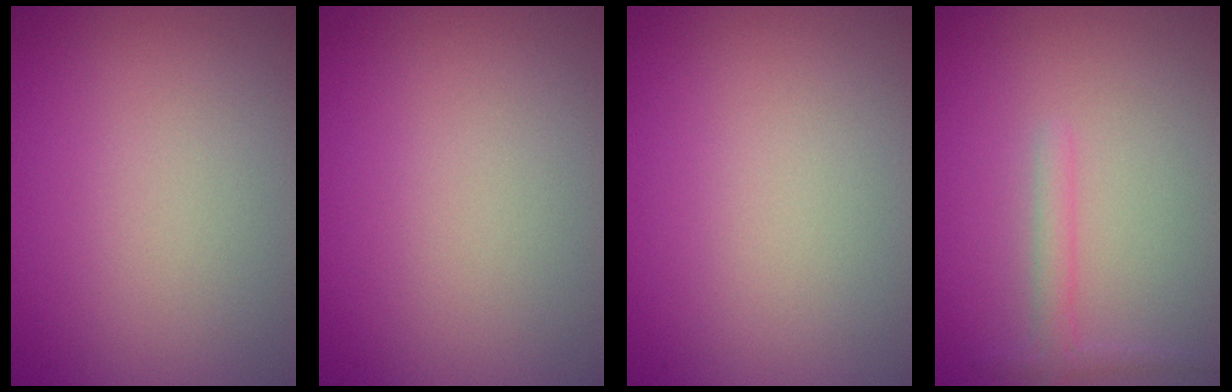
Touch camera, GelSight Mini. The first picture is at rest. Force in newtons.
{"total": 0.0}
{"total": 0.0}
{"total": 1.4, "press": 1.4, "slide": 0.1}